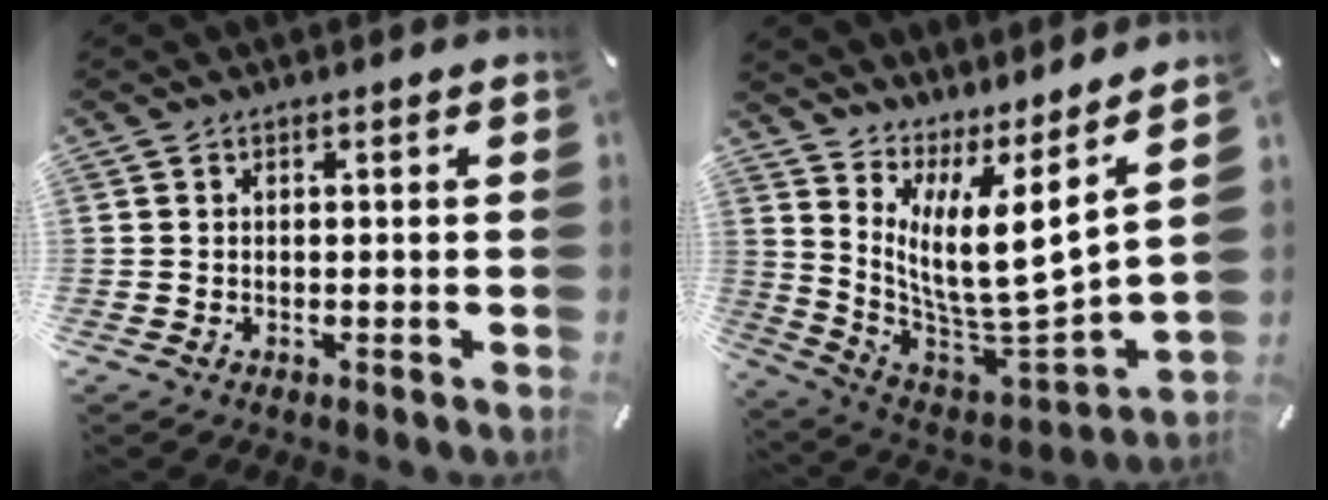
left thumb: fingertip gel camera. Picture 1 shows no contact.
{"total": 10.9, "force": [5.1, 2.3, 9.4], "torque": [-0.191, -0.094, 0.076]}